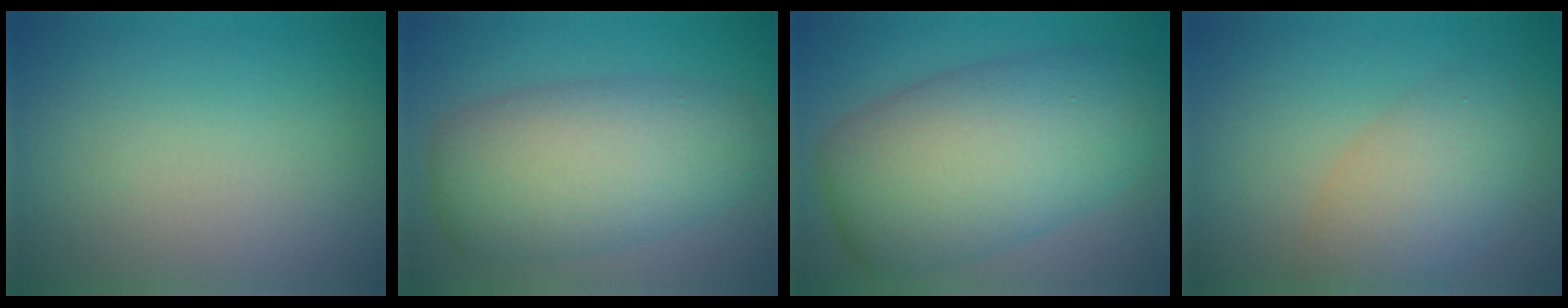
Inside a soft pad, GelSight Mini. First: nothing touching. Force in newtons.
{"total": 8.7, "press": 8.7, "slide": 0.4}
{"total": 11.1, "press": 11.1, "slide": 0.6}
{"total": 4.9, "press": 4.9, "slide": 0.3}